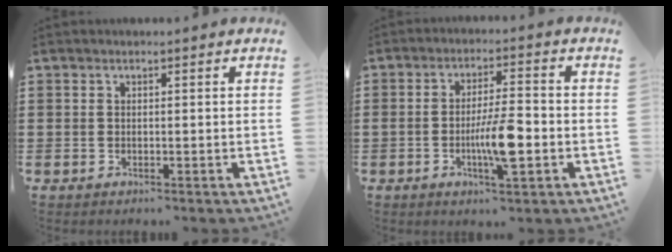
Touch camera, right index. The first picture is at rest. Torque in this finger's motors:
{"motor_torque": [1.96, 0.17, 0.49, 0.21]}